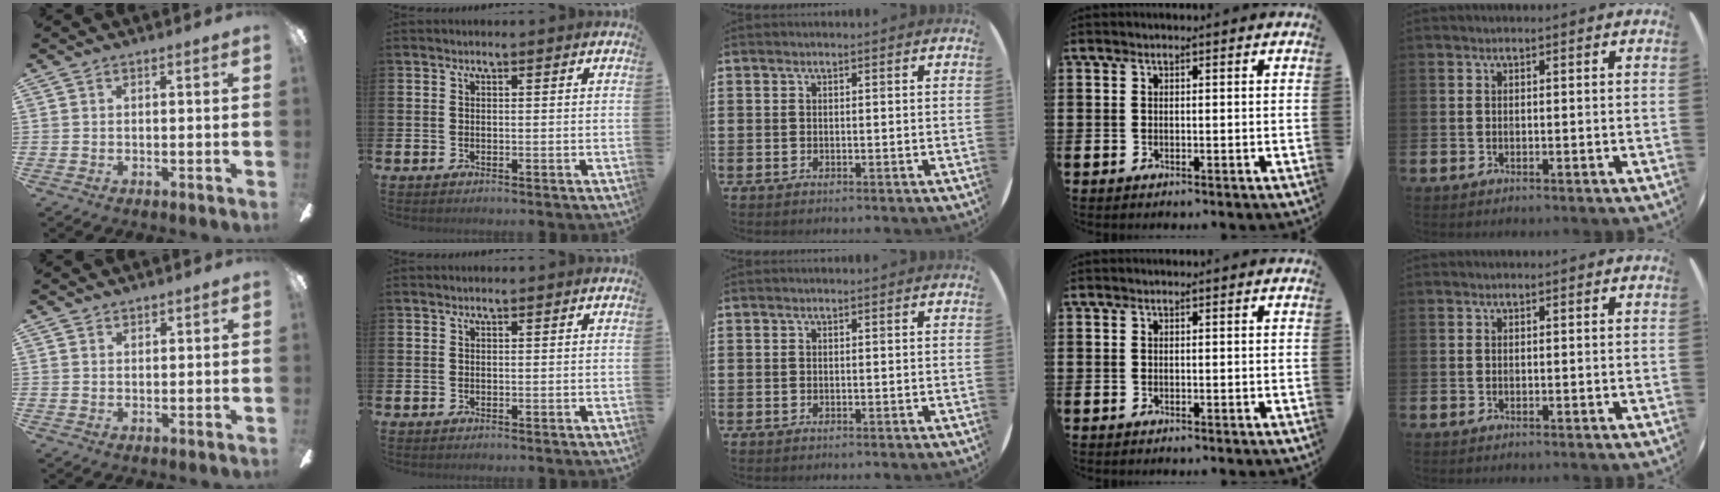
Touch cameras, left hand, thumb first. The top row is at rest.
{"thumb": {"total": 1.4, "force": [1.3, 0.6, 0.0], "torque": [0.000, -0.001, 0.025]}}